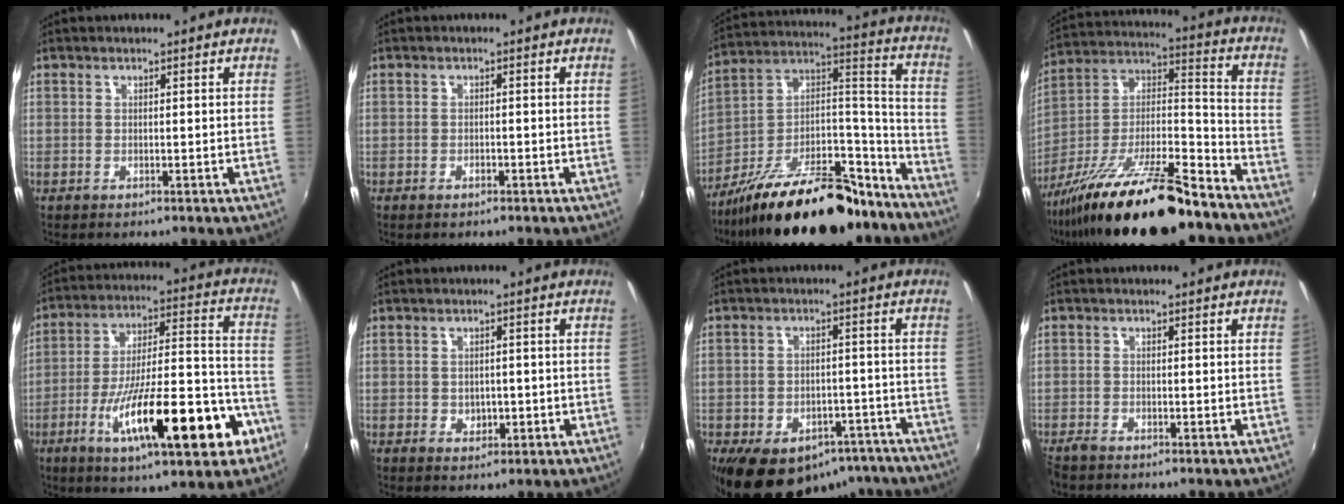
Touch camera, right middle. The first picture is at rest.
{"total": 0.6, "force": [-0.5, 0.2, 0.2], "torque": [-0.005, -0.002, -0.011]}
{"total": 26.4, "force": [-19.7, 10.0, 14.5], "torque": [-0.224, 0.034, -0.294]}
{"total": 24.9, "force": [-18.0, 5.8, 16.2], "torque": [-0.279, -0.021, -0.292]}
{"total": 24.1, "force": [-11.0, 6.1, 20.5], "torque": [-0.325, -0.020, -0.170]}
{"total": 3.1, "force": [-0.6, 2.5, 1.7], "torque": [-0.027, 0.001, -0.004]}
{"total": 17.9, "force": [-12.4, 10.2, 7.8], "torque": [-0.152, 0.010, -0.143]}
{"total": 2.0, "force": [-1.8, 0.4, 0.8], "torque": [-0.021, -0.009, -0.037]}